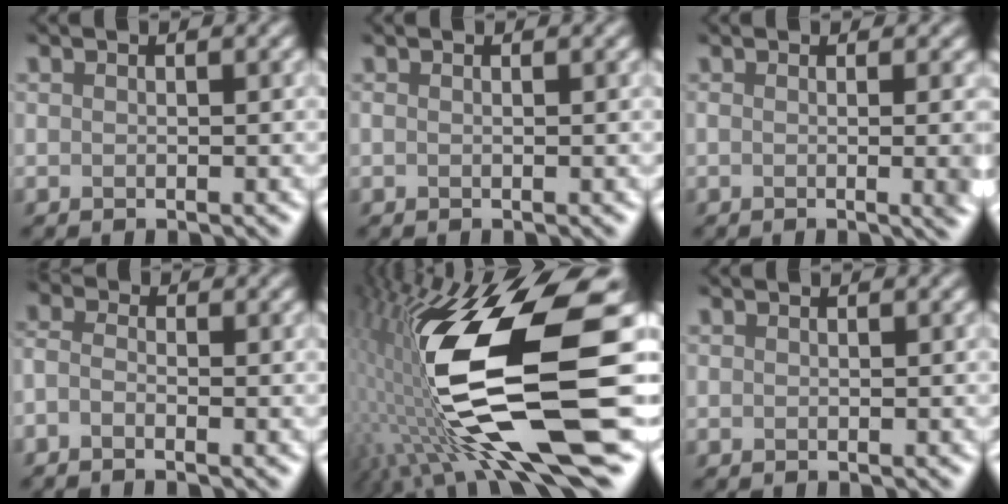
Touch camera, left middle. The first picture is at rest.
{"total": 0.8, "force": [0.3, 0.4, 0.6], "torque": [-0.002, 0.007, -0.006]}
{"total": 5.8, "force": [-0.2, 2.6, 5.2], "torque": [-0.021, 0.024, -0.011]}
{"total": 2.0, "force": [-2.0, -0.2, -0.1], "torque": [-0.025, -0.001, -0.016]}
{"total": 15.5, "force": [-0.1, 5.3, 14.6], "torque": [-0.303, -0.025, 0.024]}
{"total": 0.0}